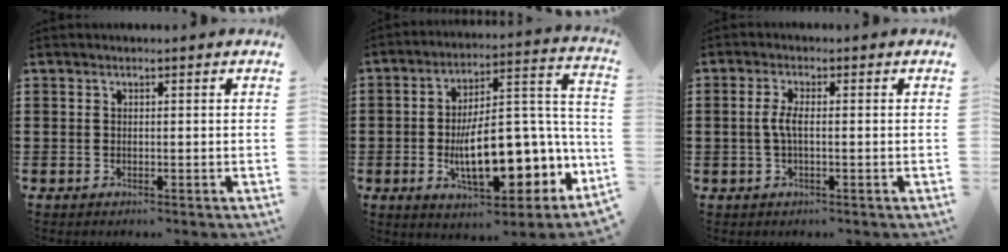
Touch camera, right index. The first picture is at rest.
{"total": 14.3, "force": [-3.3, 6.3, 12.4], "torque": [-0.187, -0.023, -0.055]}
{"total": 3.1, "force": [-0.3, 0.8, 2.9], "torque": [-0.069, -0.003, -0.013]}